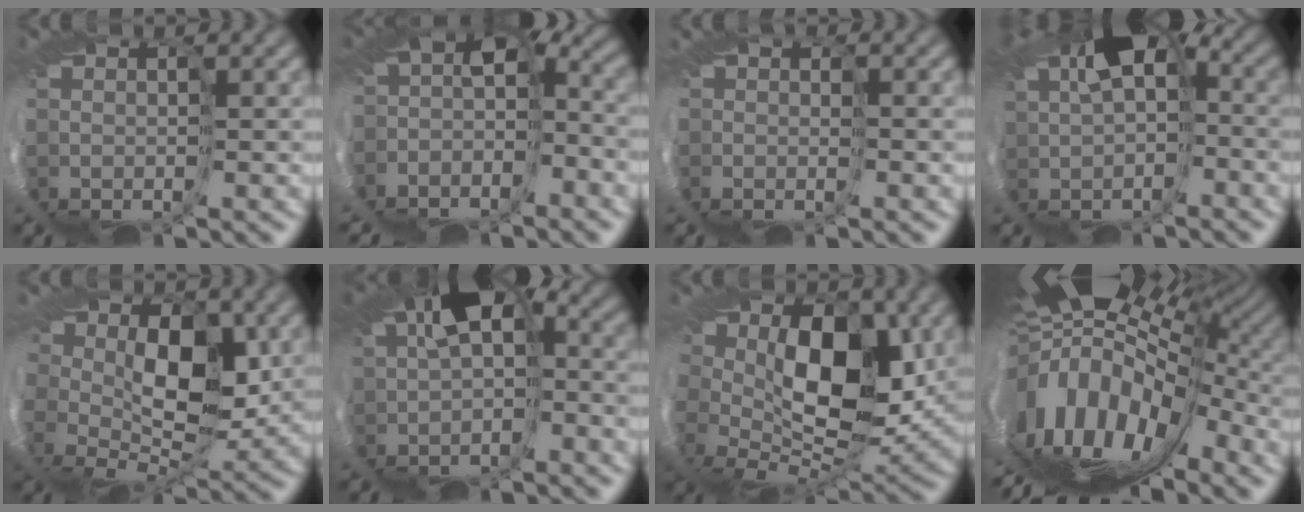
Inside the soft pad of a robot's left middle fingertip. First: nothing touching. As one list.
[{"total": 4.9, "force": [-4.0, 1.6, 2.4], "torque": [-0.061, -0.036, -0.040]}, {"total": 1.4, "force": [-1.1, 0.7, 0.4], "torque": [0.008, -0.001, -0.016]}, {"total": 5.9, "force": [2.1, 3.4, 4.4], "torque": [-0.087, -0.030, 0.060]}, {"total": 6.9, "force": [2.2, 4.3, 4.8], "torque": [-0.071, -0.009, 0.049]}, {"total": 6.2, "force": [0.9, 3.7, 4.9], "torque": [-0.109, -0.026, 0.047]}, {"total": 8.2, "force": [2.6, 4.8, 6.1], "torque": [-0.096, -0.023, 0.060]}, {"total": 12.5, "force": [-0.5, 7.6, 9.9], "torque": [-0.148, -0.014, 0.001]}]